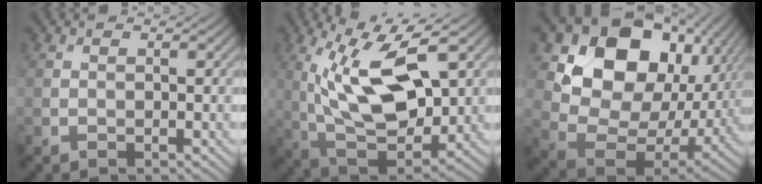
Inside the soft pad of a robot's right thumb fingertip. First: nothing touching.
{"total": 14.4, "force": [3.4, 6.4, 12.5], "torque": [-0.254, -0.008, 0.067]}
{"total": 17.2, "force": [6.7, 12.4, 9.8], "torque": [-0.180, 0.005, 0.134]}